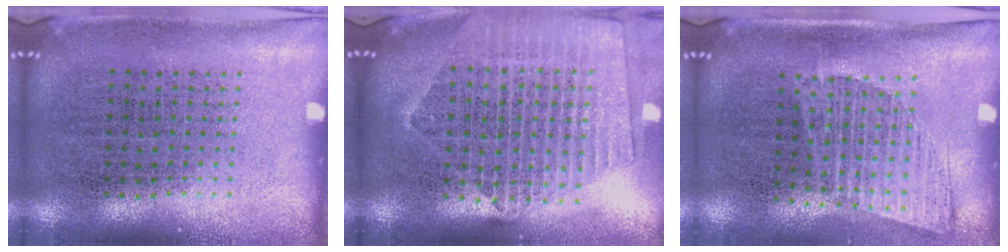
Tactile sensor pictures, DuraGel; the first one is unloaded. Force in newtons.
{"total": 2.3, "press": 2.0, "slide": 1.1}
{"total": 1.2, "press": 1.0, "slide": 0.7}